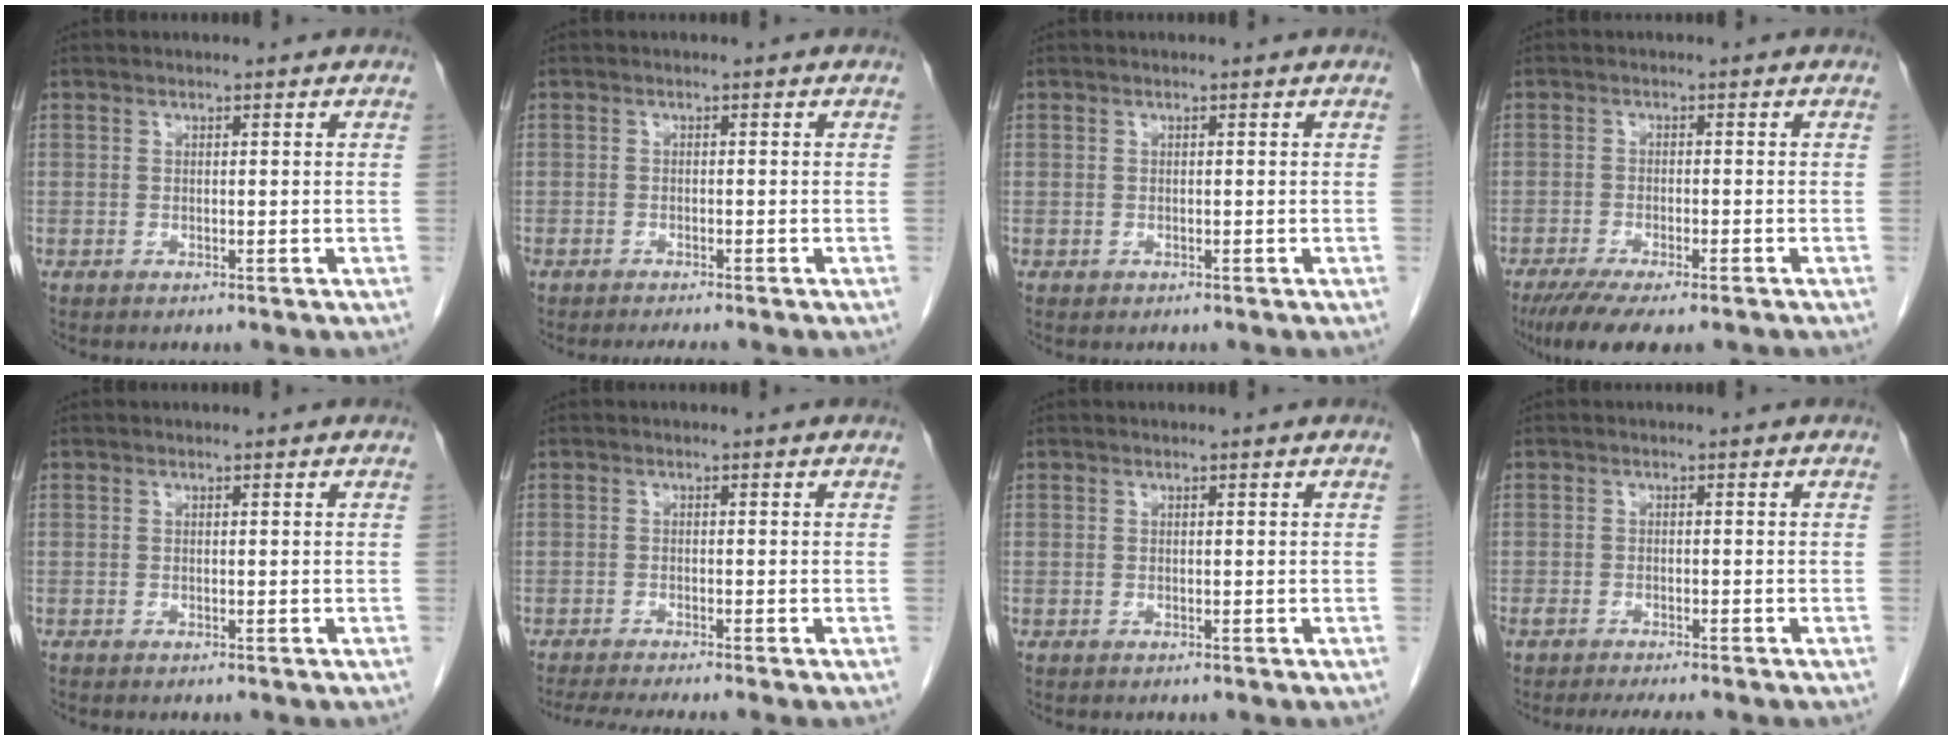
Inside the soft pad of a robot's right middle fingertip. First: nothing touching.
{"total": 2.8, "force": [-2.5, 0.3, 1.3], "torque": [-0.017, -0.005, -0.035]}
{"total": 0.0}
{"total": 9.9, "force": [-7.6, 2.0, 6.0], "torque": [-0.087, -0.017, -0.116]}
{"total": 0.0}
{"total": 6.3, "force": [-5.4, -0.8, 3.1], "torque": [-0.043, -0.017, -0.088]}
{"total": 0.0}
{"total": 6.0, "force": [-5.2, 1.1, 2.9], "torque": [-0.039, -0.005, -0.077]}